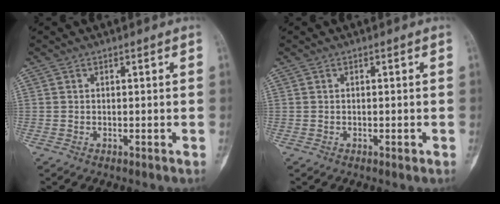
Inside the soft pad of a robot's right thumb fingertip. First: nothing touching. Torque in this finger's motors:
{"motor_torque": [0.42, -0.38, -0.07, -0.06, 0.01]}